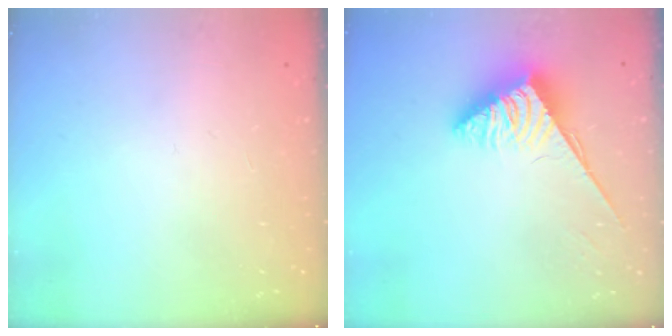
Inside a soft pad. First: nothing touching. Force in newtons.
{"total": 3.8, "press": 3.8, "slide": 0.6}